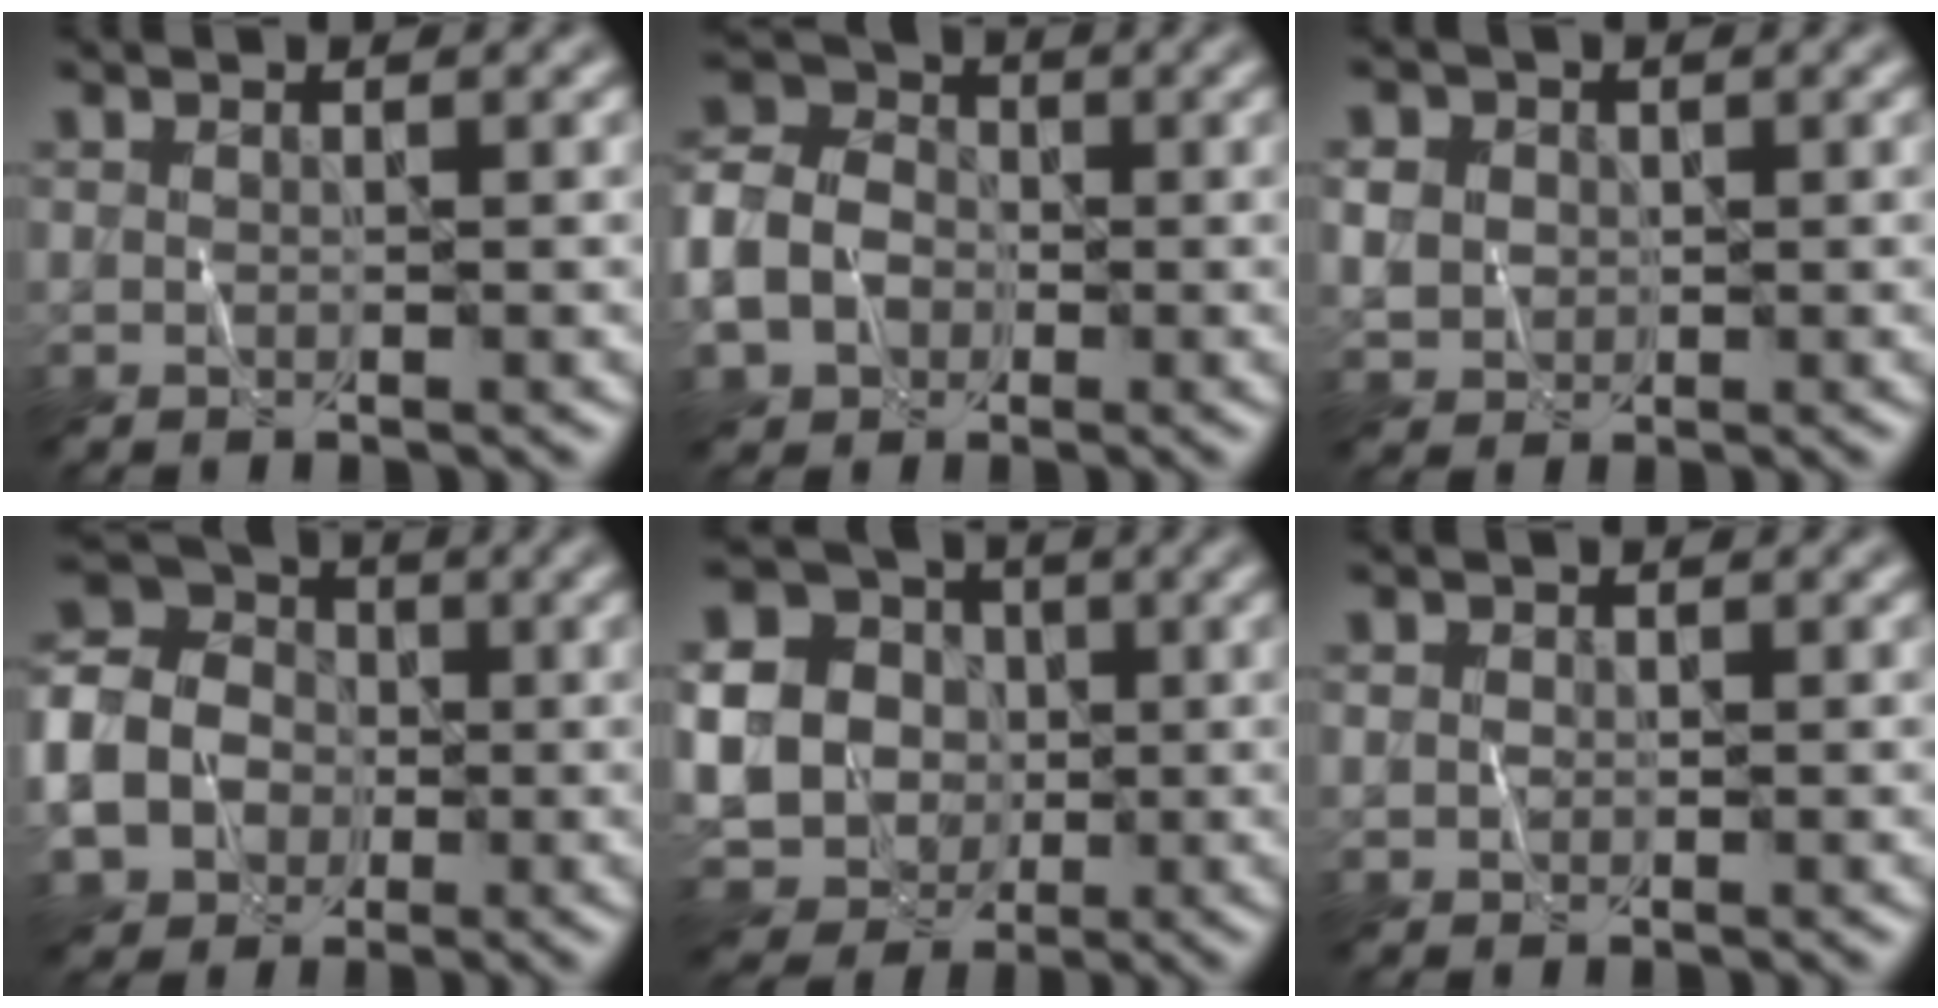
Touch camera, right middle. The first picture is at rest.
{"total": 9.0, "force": [-2.6, 7.2, 4.8], "torque": [-0.106, -0.019, -0.065]}
{"total": 2.8, "force": [0.4, 2.5, 1.1], "torque": [-0.030, 0.005, 0.011]}
{"total": 14.4, "force": [-3.8, 12.8, 5.5], "torque": [-0.160, -0.017, -0.094]}
{"total": 12.8, "force": [0.0, 11.8, 4.9], "torque": [-0.154, 0.010, -0.014]}
{"total": 0.9, "force": [0.1, 0.8, 0.3], "torque": [-0.001, 0.000, -0.001]}